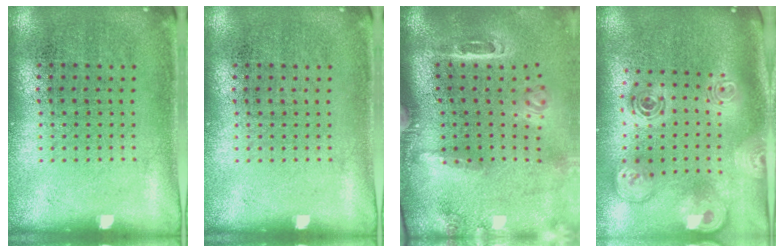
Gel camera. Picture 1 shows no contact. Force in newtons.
{"total": 0.0}
{"total": 3.2, "press": 2.1, "slide": 2.4}
{"total": 2.9, "press": 2.1, "slide": 2.1}